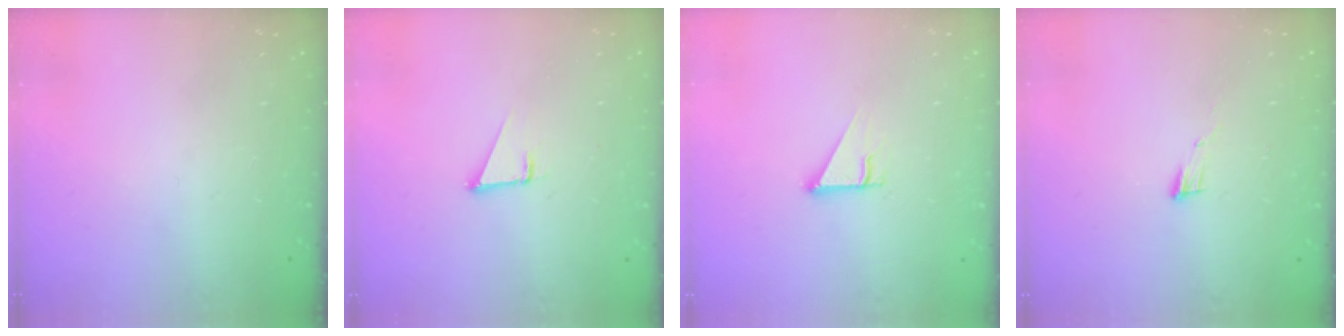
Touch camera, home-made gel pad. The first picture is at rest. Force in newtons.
{"total": 1.9, "press": 1.9, "slide": 0.1}
{"total": 2.5, "press": 2.5, "slide": 0.2}
{"total": 4.8, "press": 4.8, "slide": 0.6}